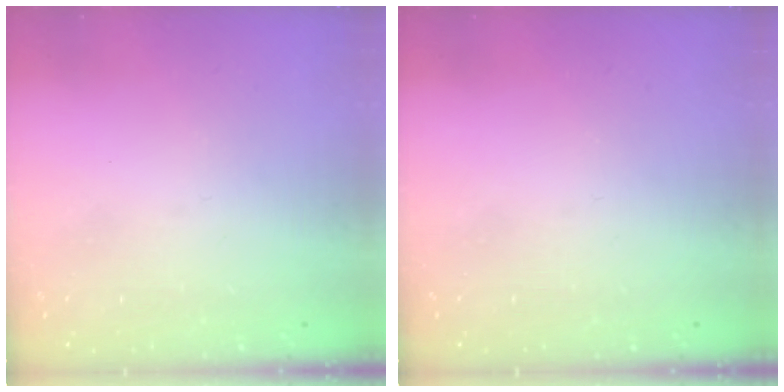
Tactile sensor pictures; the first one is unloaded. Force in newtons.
{"total": 0.0}